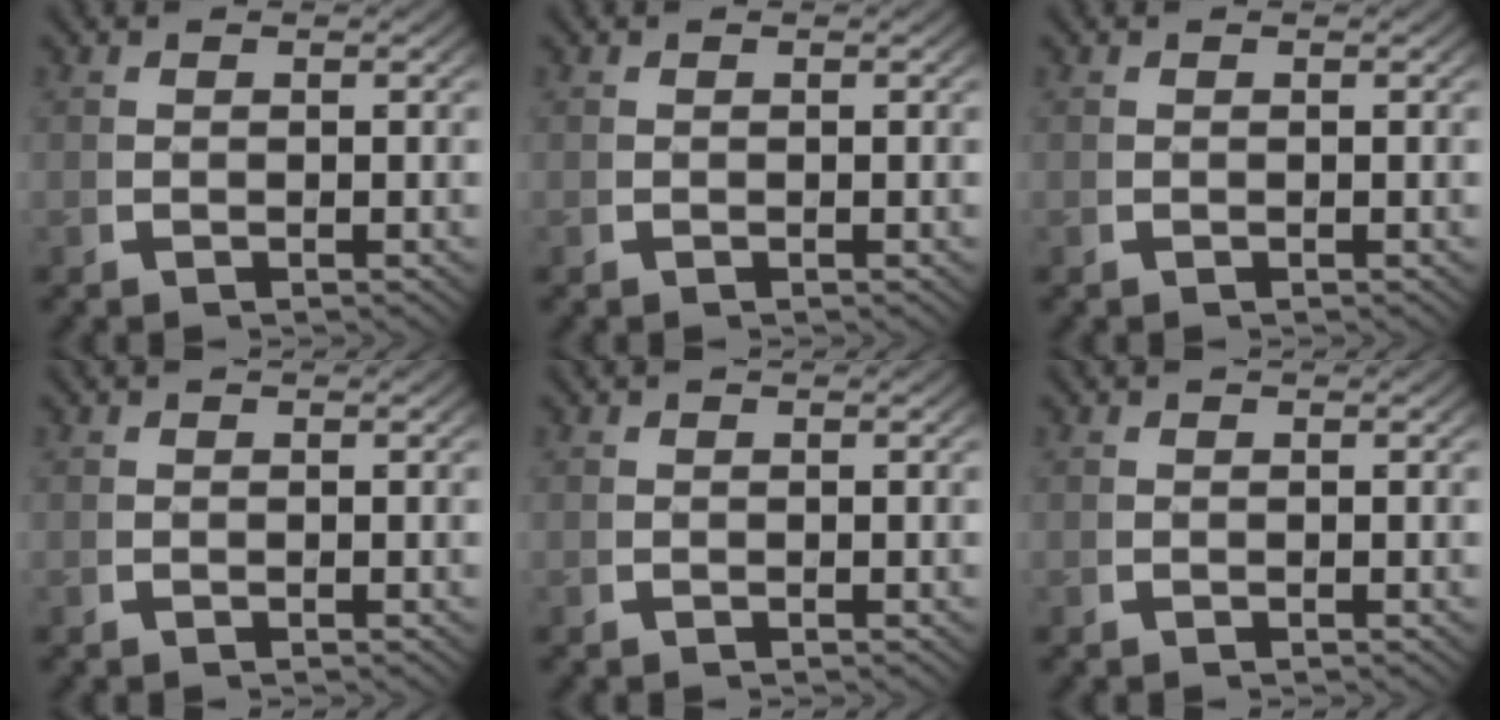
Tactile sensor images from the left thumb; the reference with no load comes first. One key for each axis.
{"total": 0.0}
{"total": 0.0}
{"total": 0.0}
{"total": 0.0}
{"total": 0.0}